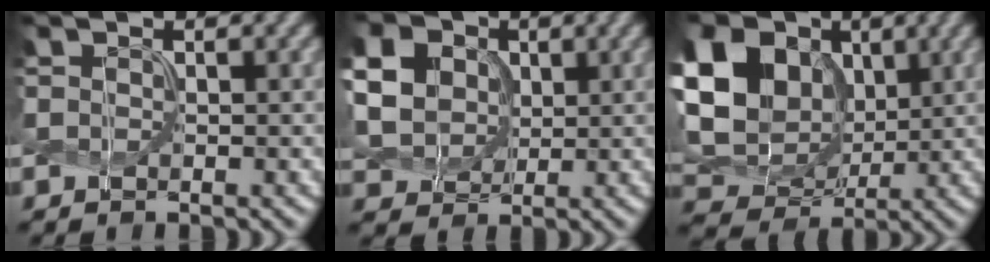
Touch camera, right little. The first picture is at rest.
{"total": 11.0, "force": [3.5, 9.0, 5.2], "torque": [-0.153, 0.028, 0.075]}
{"total": 16.1, "force": [4.5, 12.6, 9.0], "torque": [-0.236, 0.035, 0.081]}